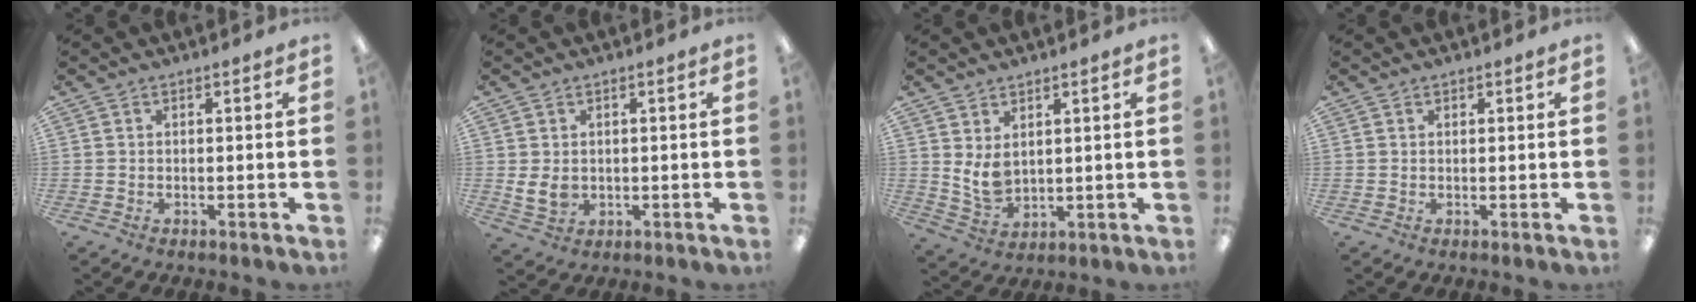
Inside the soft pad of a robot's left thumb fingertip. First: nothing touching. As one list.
[{"total": 4.4, "force": [0.5, 3.3, 2.8], "torque": [-0.050, -0.002, 0.010]}, {"total": 6.0, "force": [2.4, 3.9, 3.9], "torque": [-0.083, -0.013, 0.045]}, {"total": 0.6, "force": [0.5, 0.3, 0.1], "torque": [-0.001, 0.001, 0.009]}]